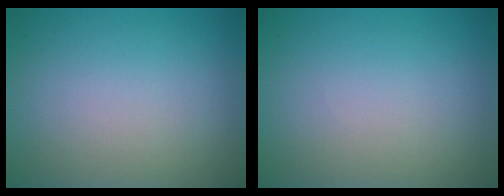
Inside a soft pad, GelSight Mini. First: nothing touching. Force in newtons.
{"total": 0.0}